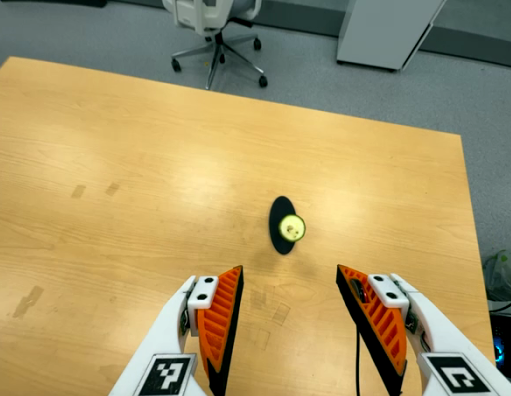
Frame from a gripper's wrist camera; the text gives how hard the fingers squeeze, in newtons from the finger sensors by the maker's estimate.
{"total": 0.0}